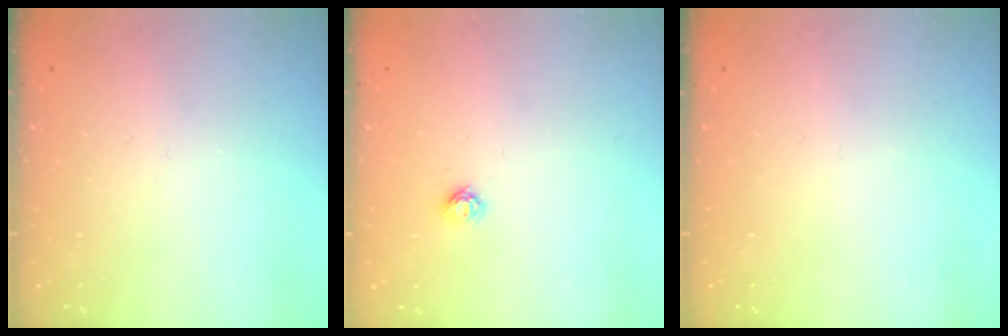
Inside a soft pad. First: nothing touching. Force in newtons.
{"total": 3.5, "press": 3.4, "slide": 0.4}
{"total": 0.0}